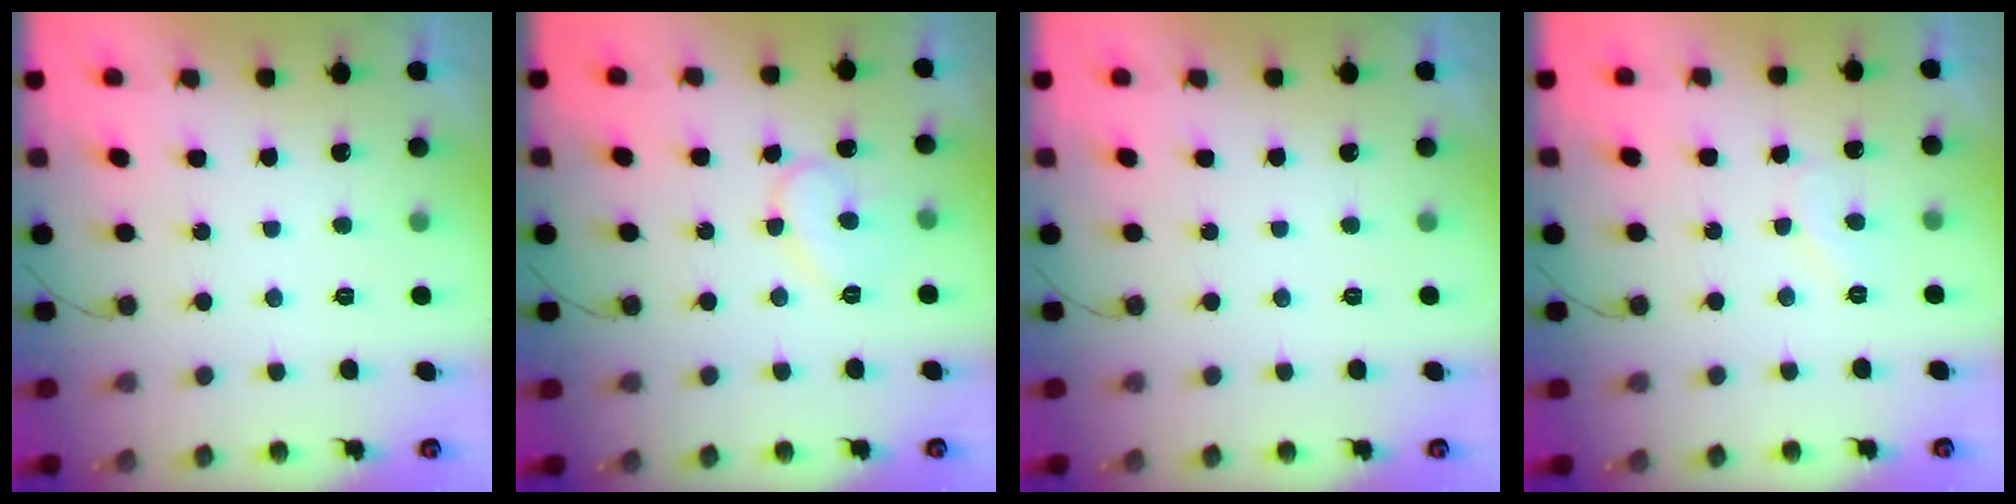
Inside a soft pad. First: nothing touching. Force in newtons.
{"total": 9.3, "press": 9.3, "slide": 0.3}
{"total": 0.0}
{"total": 4.9, "press": 4.9, "slide": 0.5}